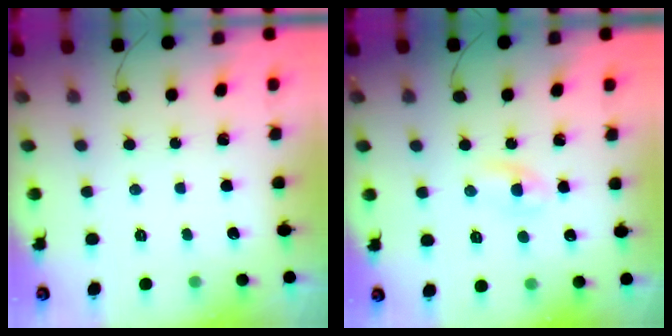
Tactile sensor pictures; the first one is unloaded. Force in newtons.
{"total": 2.2, "press": 2.0, "slide": 0.9}